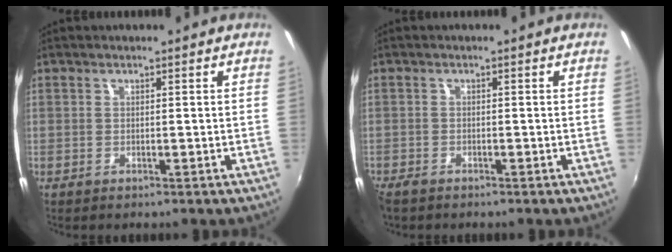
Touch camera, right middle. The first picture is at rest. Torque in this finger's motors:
{"motor_torque": [0.20, -0.21, 0.02, 0.01]}